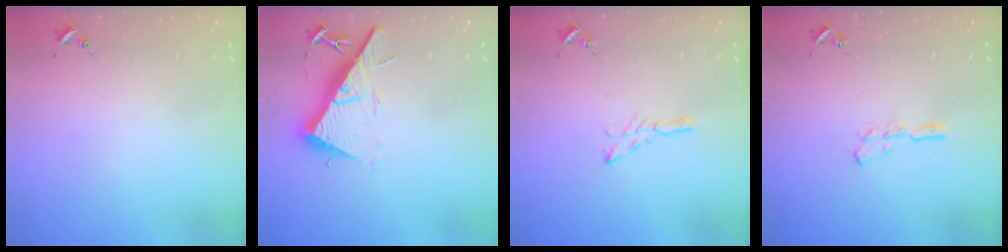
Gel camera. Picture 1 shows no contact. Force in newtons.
{"total": 14.3, "press": 14.3, "slide": 0.4}
{"total": 5.8, "press": 5.7, "slide": 0.6}
{"total": 5.8, "press": 5.8, "slide": 0.5}